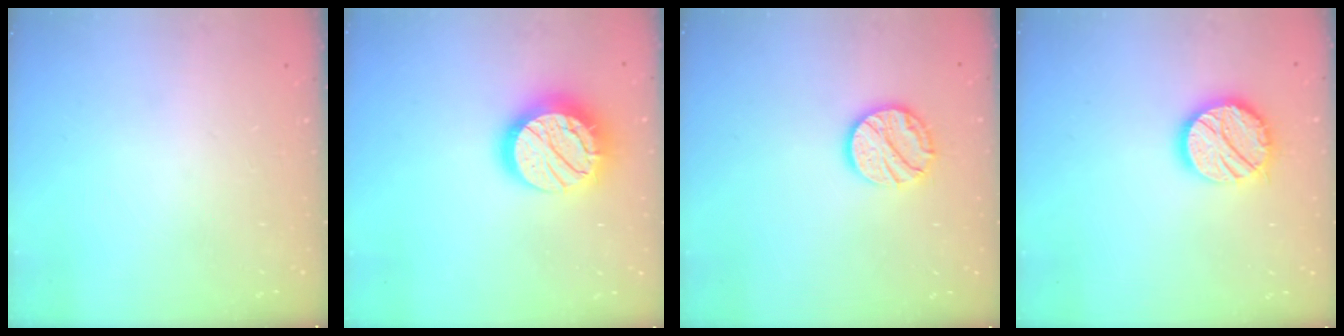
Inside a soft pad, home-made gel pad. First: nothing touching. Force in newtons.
{"total": 18.2, "press": 18.1, "slide": 1.1}
{"total": 11.5, "press": 11.5, "slide": 0.5}
{"total": 13.8, "press": 13.7, "slide": 0.8}